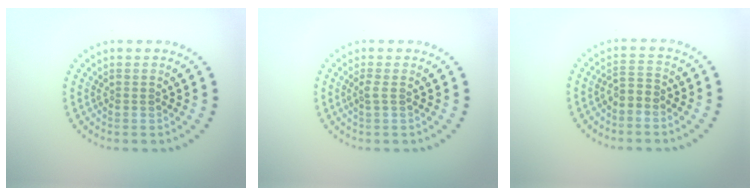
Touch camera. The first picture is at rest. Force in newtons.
{"total": 0.9, "press": 0.7, "slide": 0.6}
{"total": 1.6, "press": 1.3, "slide": 1.0}